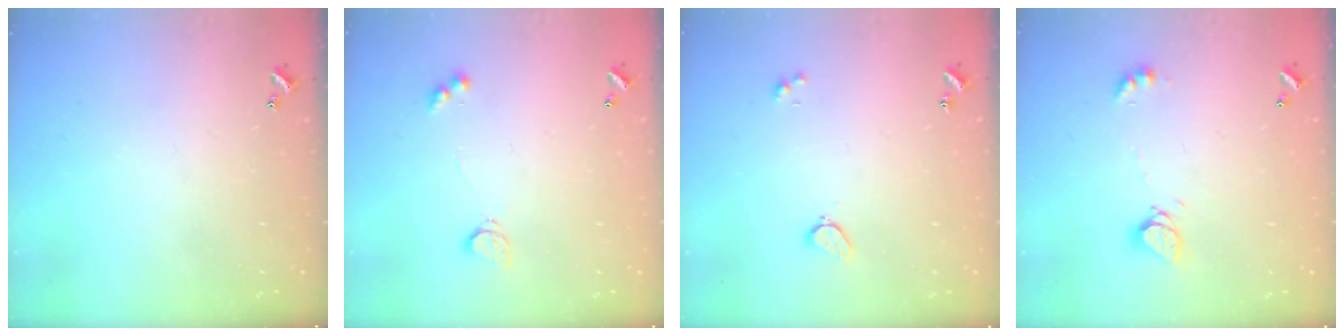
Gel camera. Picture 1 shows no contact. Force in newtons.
{"total": 3.7, "press": 3.6, "slide": 0.6}
{"total": 2.0, "press": 1.9, "slide": 0.6}
{"total": 6.4, "press": 6.4, "slide": 0.6}